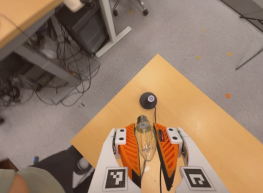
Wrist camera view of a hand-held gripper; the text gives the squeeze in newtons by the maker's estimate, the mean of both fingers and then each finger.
{"total": 20.9, "left": 23.2, "right": 18.6}